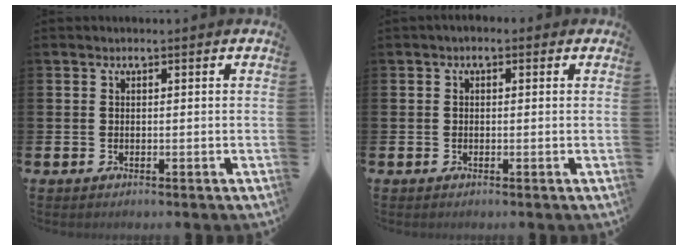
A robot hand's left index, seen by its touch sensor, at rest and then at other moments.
{"total": 0.8, "force": [-0.2, 0.7, 0.4], "torque": [-0.002, 0.004, -0.007]}